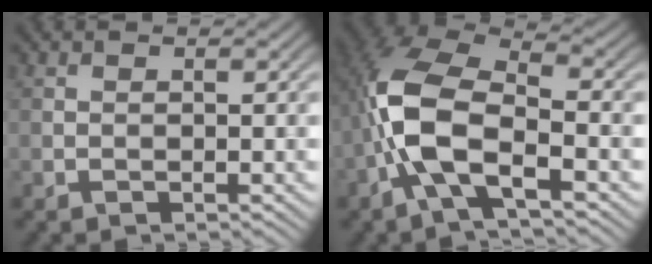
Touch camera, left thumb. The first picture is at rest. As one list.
[{"total": 10.1, "force": [-2.9, 4.5, 8.5], "torque": [-0.195, 0.006, -0.067]}]